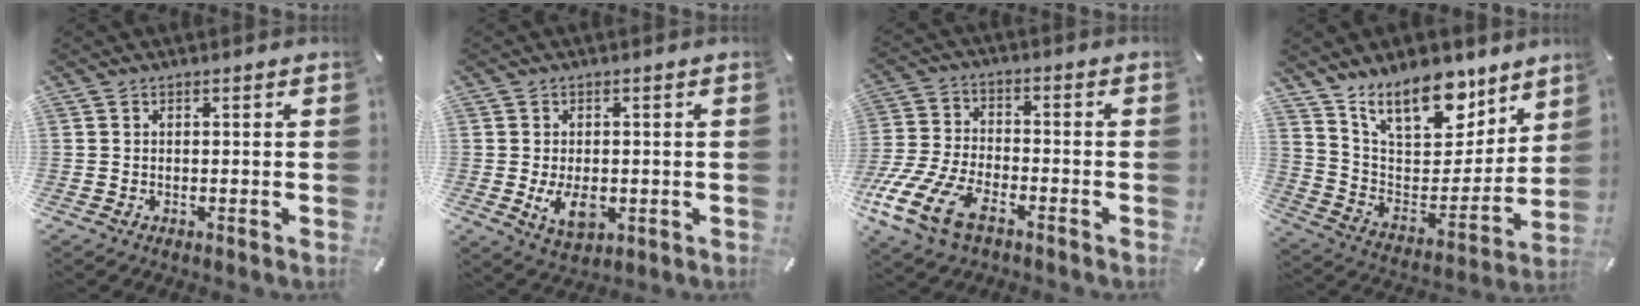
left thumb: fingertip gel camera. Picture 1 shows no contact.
{"total": 6.5, "force": [-0.8, 4.1, 4.9], "torque": [-0.094, -0.017, -0.019]}
{"total": 13.6, "force": [-7.6, 7.1, 8.7], "torque": [-0.191, 0.029, -0.137]}
{"total": 18.6, "force": [14.4, 8.5, 8.2], "torque": [-0.134, -0.112, 0.256]}